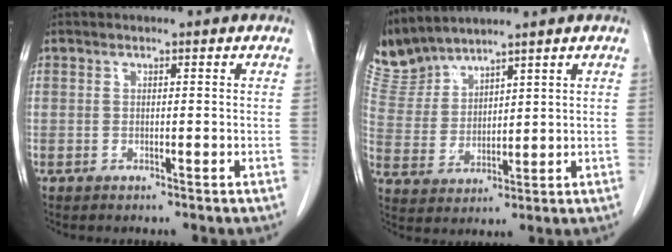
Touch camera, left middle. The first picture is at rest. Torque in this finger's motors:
{"motor_torque": [-0.23, -0.61, -0.08, -0.06]}